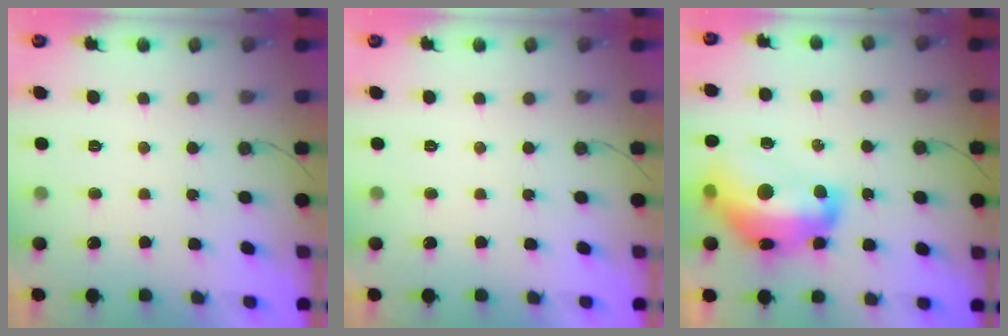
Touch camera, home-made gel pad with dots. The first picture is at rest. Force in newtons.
{"total": 0.0}
{"total": 19.3, "press": 19.0, "slide": 3.1}